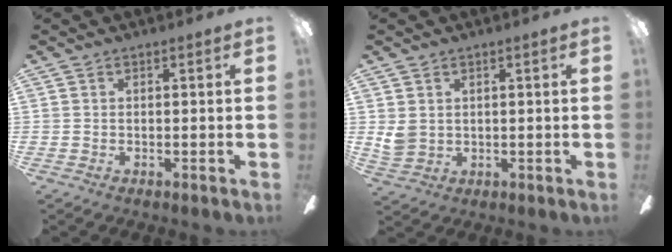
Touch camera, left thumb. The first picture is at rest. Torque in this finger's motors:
{"motor_torque": [0.62, 0.66, 0.47, -0.33, 0.06]}